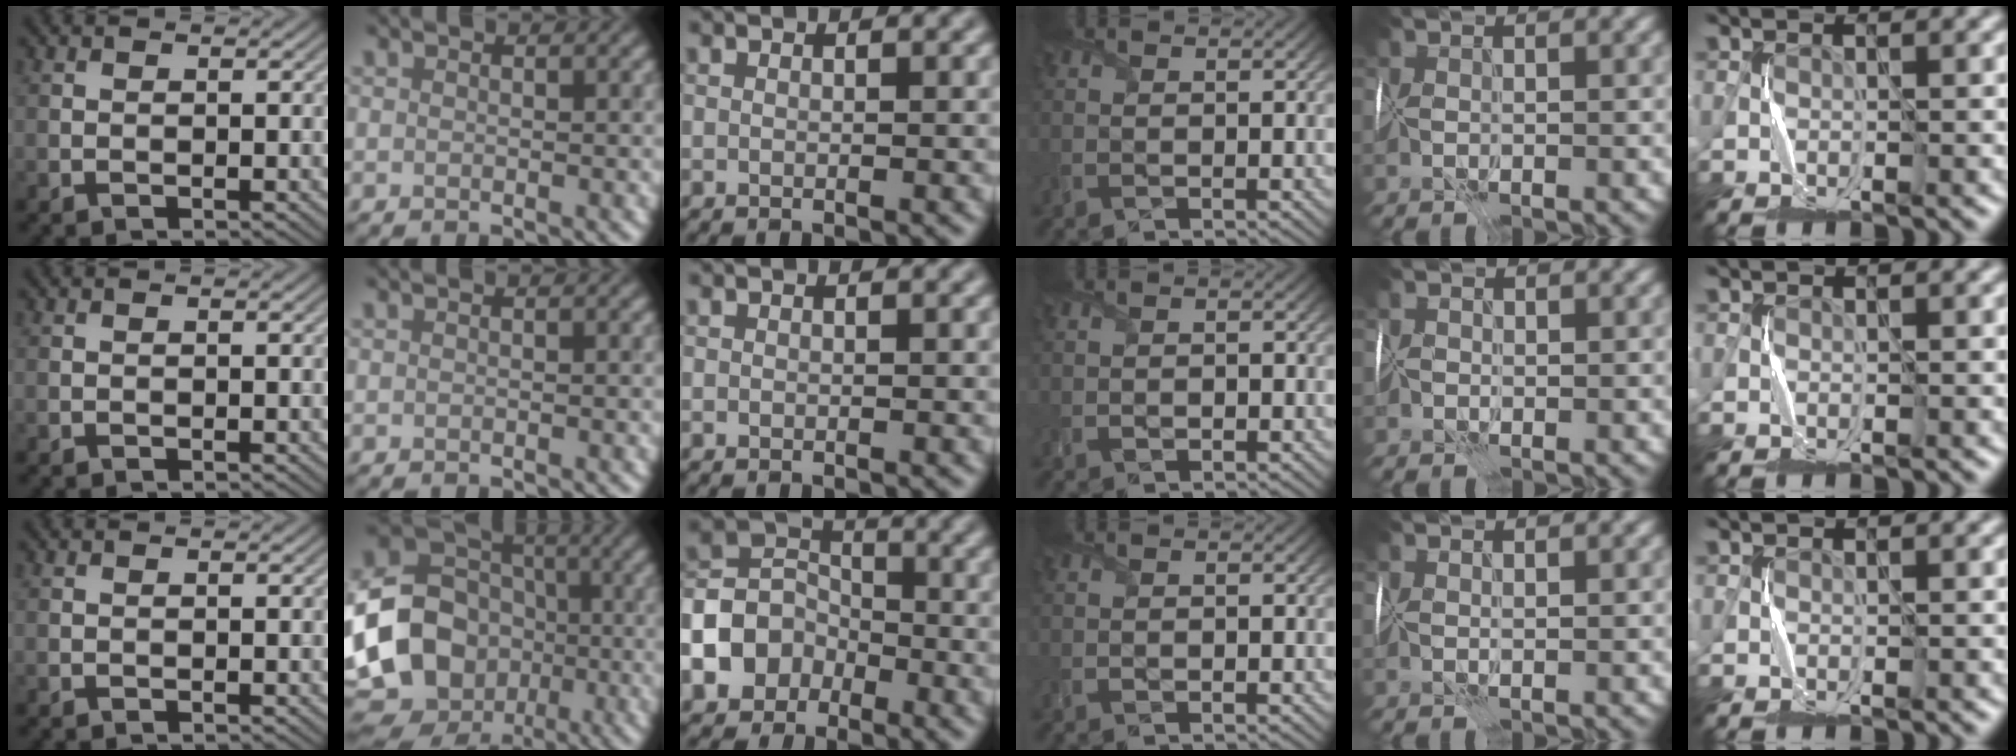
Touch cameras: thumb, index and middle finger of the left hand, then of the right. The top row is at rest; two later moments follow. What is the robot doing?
{"motion": "wrap", "object": "cellophane"}